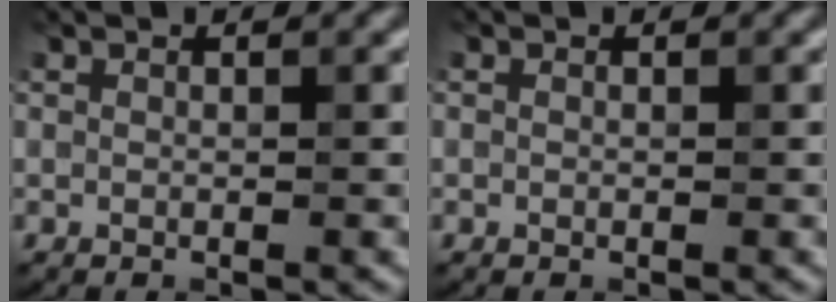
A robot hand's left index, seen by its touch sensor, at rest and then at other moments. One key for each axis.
{"total": 0.0}